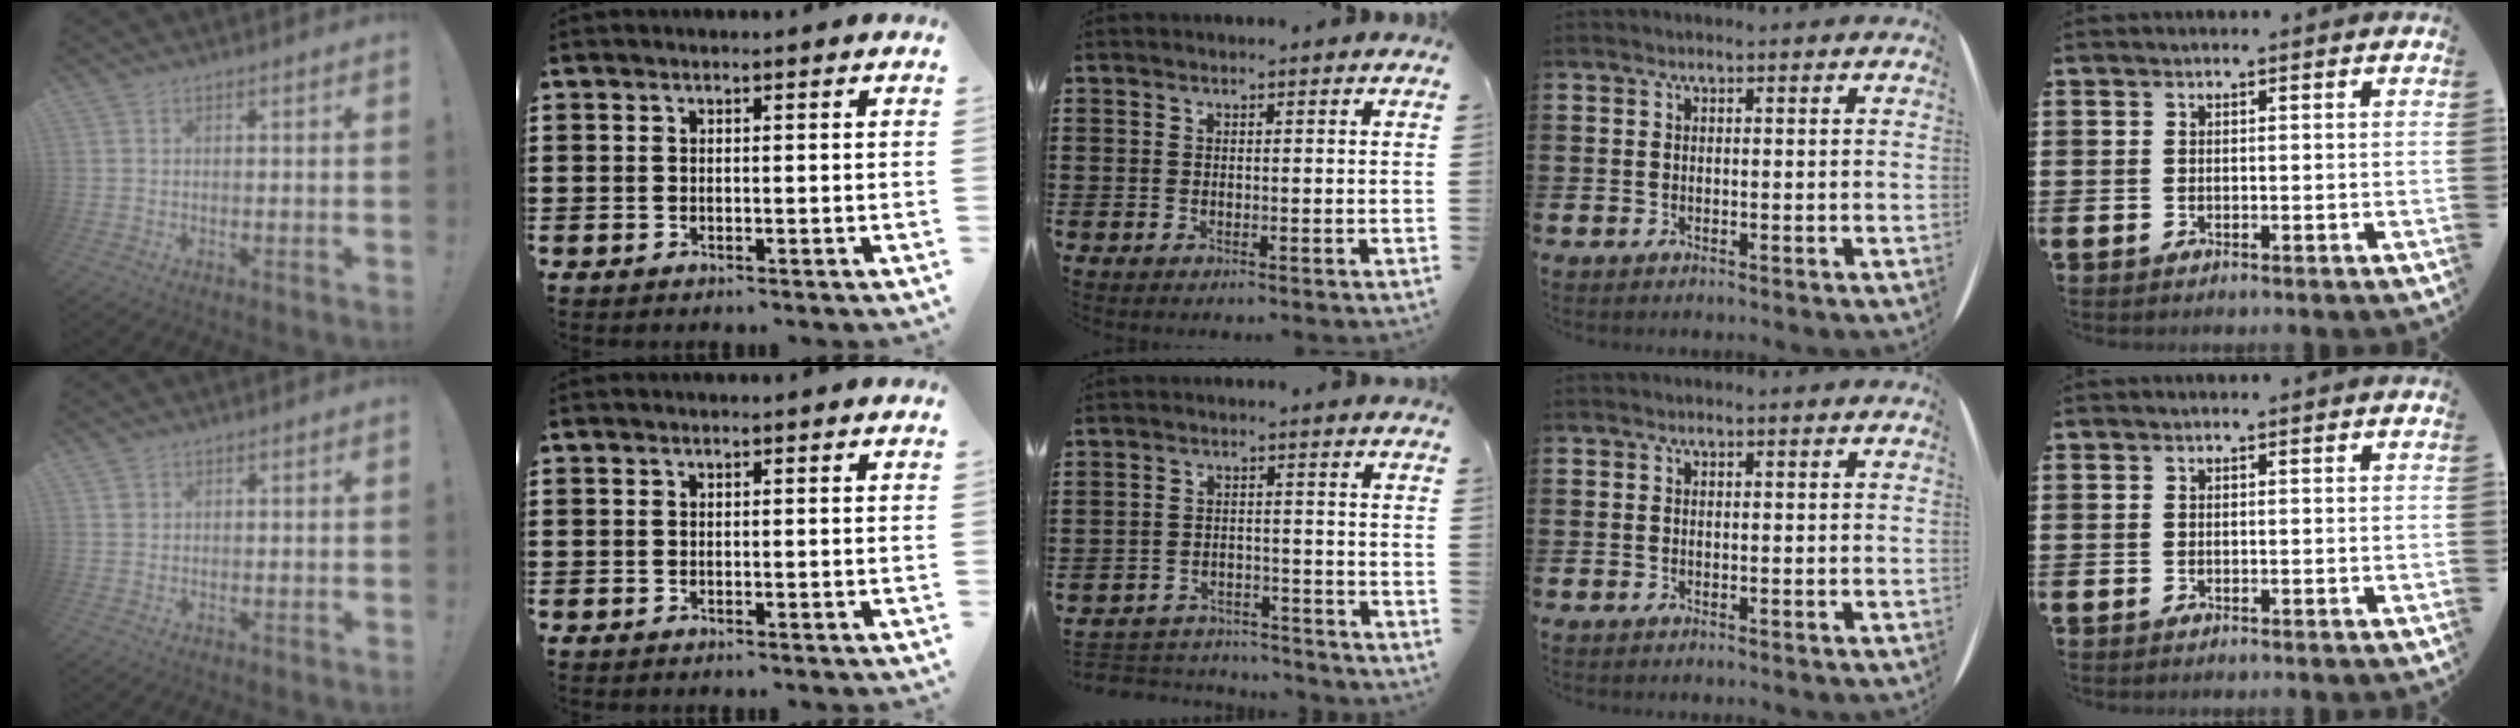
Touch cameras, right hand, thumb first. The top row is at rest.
{"thumb": {"total": 1.2, "force": [0.7, 1.0, 0.0], "torque": [0.003, 0.000, 0.013]}, "middle": {"total": 3.9, "force": [-3.8, 0.8, -0.2], "torque": [-0.003, 0.003, -0.081]}}